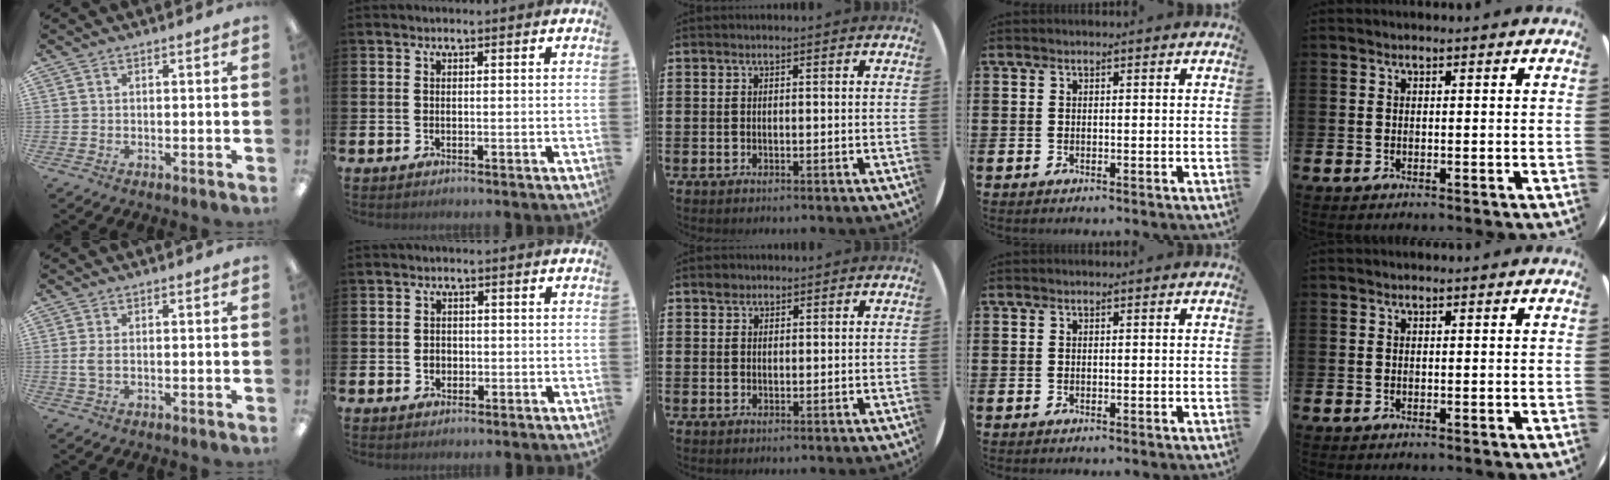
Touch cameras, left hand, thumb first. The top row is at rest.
{"thumb": {"total": 3.1, "force": [0.1, 1.4, 2.7], "torque": [-0.059, 0.003, -0.003]}, "index": {"total": 1.6, "force": [-0.2, 1.5, 0.7], "torque": [-0.001, 0.003, -0.009]}, "middle": {"total": 1.3, "force": [1.1, 0.7, 0.1], "torque": [0.003, -0.001, 0.020]}}